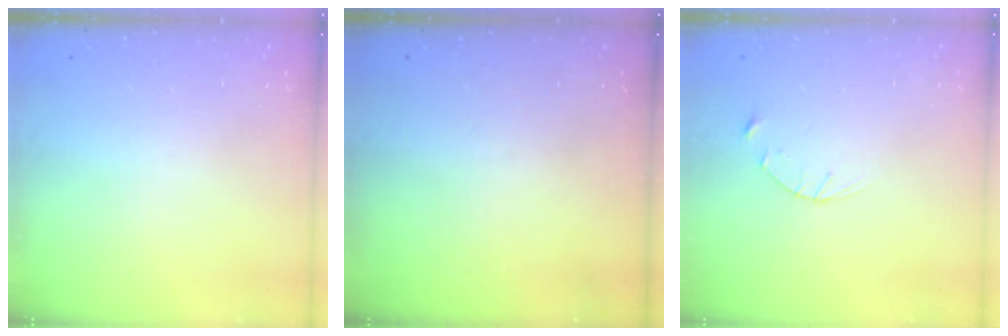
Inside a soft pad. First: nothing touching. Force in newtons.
{"total": 0.0}
{"total": 2.8, "press": 2.8, "slide": 0.4}